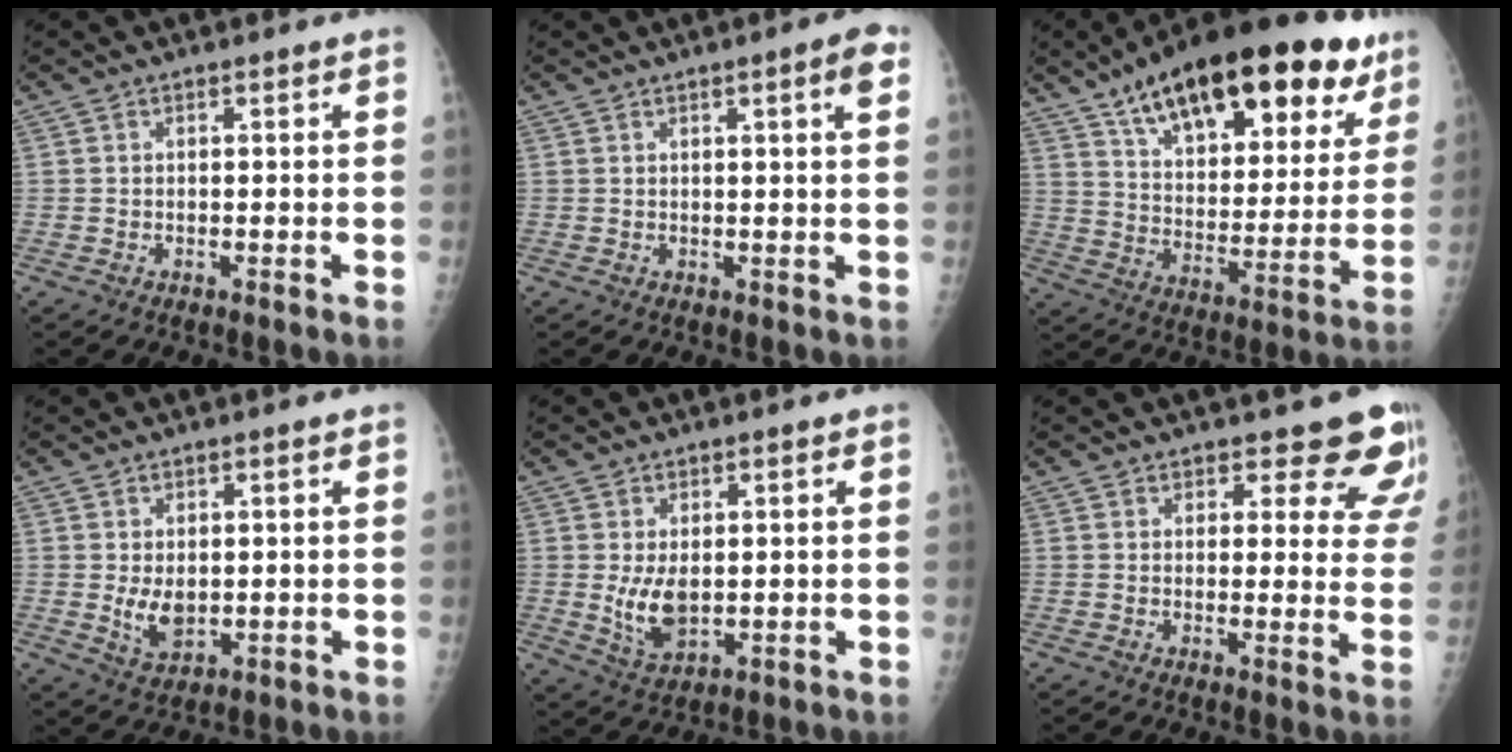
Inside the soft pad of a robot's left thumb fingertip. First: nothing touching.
{"total": 4.1, "force": [1.8, 0.3, 3.7], "torque": [-0.045, -0.004, 0.022]}
{"total": 29.5, "force": [18.4, 12.3, 19.6], "torque": [-0.271, -0.038, 0.281]}
{"total": 4.9, "force": [0.1, 3.3, 3.7], "torque": [-0.052, -0.012, 0.013]}
{"total": 6.3, "force": [0.1, 3.8, 5.1], "torque": [-0.084, -0.017, 0.015]}
{"total": 10.3, "force": [8.9, 4.3, 2.8], "torque": [0.024, -0.054, 0.078]}